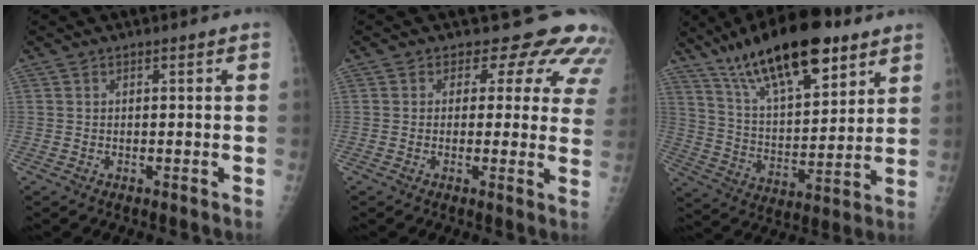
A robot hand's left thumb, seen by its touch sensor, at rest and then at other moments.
{"total": 11.5, "force": [9.2, 6.0, 3.4], "torque": [0.019, -0.040, 0.075]}
{"total": 21.4, "force": [13.7, 7.8, 14.5], "torque": [-0.215, -0.051, 0.240]}